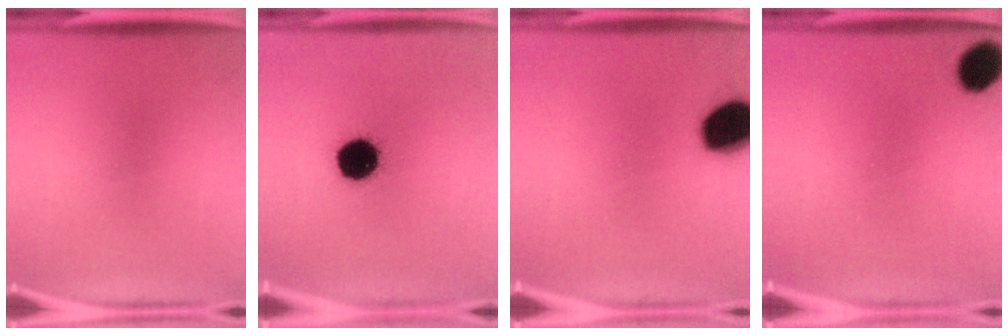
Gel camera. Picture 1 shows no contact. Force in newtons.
{"total": 13.1}
{"total": 14.9}
{"total": 8.0}